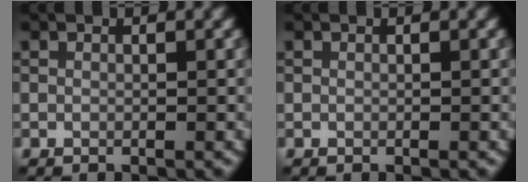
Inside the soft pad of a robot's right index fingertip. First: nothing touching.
{"total": 0.0}